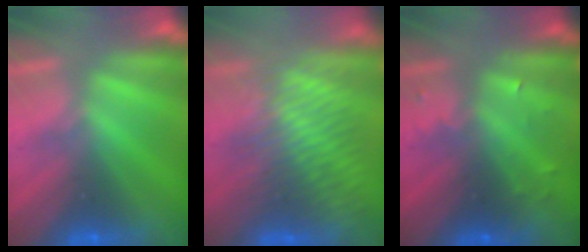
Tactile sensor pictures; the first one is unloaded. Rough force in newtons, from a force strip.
{"total": 3.4}
{"total": 2.9}